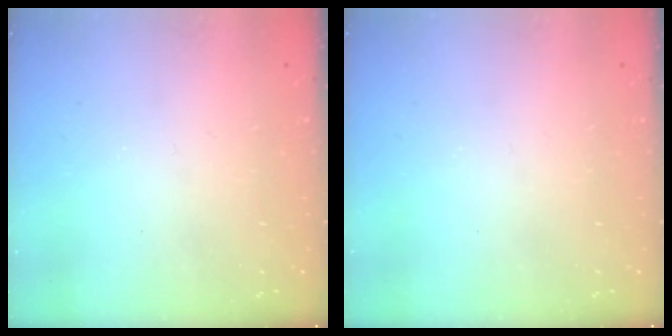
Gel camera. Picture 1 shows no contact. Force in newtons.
{"total": 0.0}